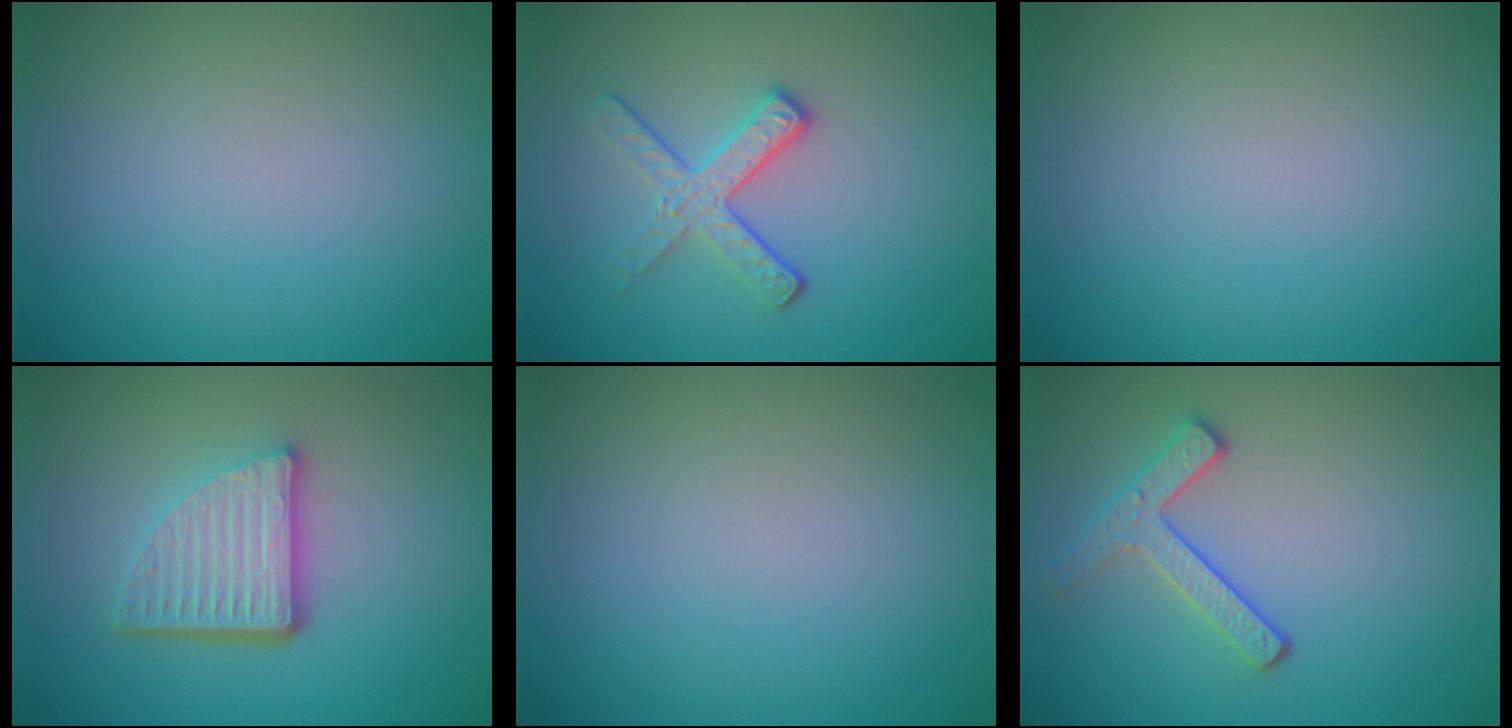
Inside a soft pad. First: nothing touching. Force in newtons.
{"total": 3.1, "press": 2.5, "slide": 1.9}
{"total": 0.0}
{"total": 5.4, "press": 3.7, "slide": 3.9}
{"total": 0.0}
{"total": 2.5, "press": 2.3, "slide": 0.9}